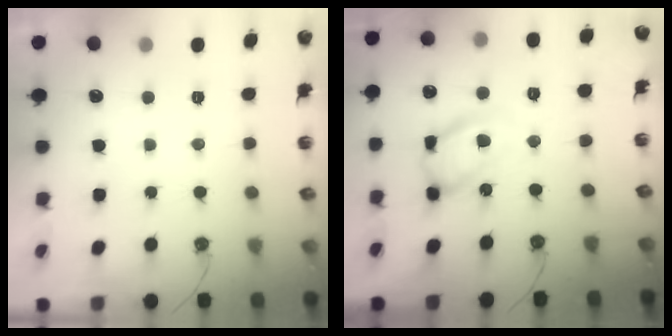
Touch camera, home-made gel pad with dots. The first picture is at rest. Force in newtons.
{"total": 14.2, "press": 14.1, "slide": 1.0}